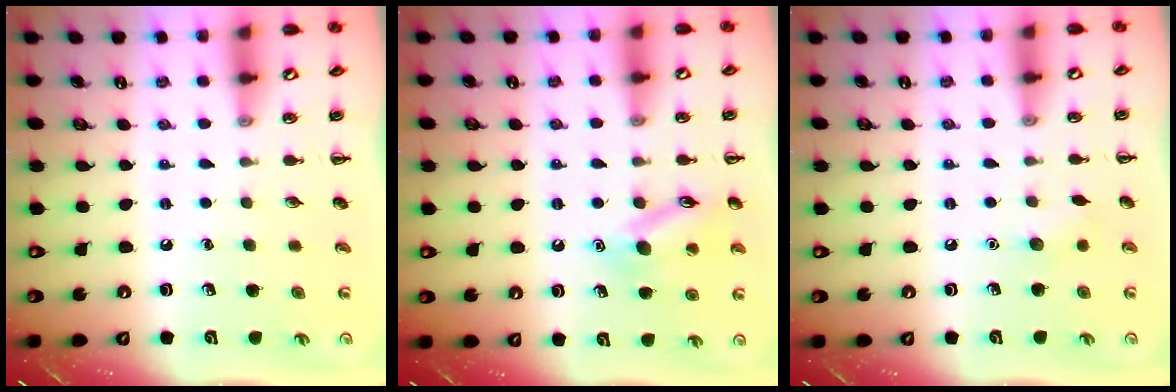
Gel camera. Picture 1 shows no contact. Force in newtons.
{"total": 12.6, "press": 12.6, "slide": 0.7}
{"total": 5.1, "press": 5.0, "slide": 1.1}